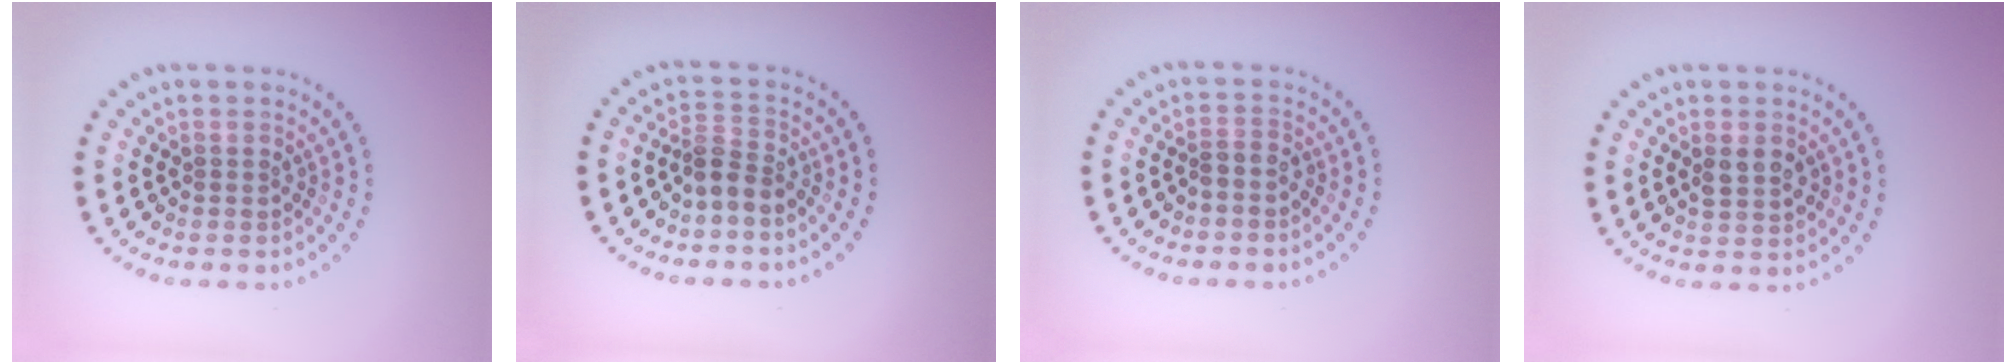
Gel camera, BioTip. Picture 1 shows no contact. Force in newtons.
{"total": 2.4, "press": 1.9, "slide": 1.5}
{"total": 1.0, "press": 0.7, "slide": 0.7}
{"total": 2.1, "press": 2.0, "slide": 0.3}